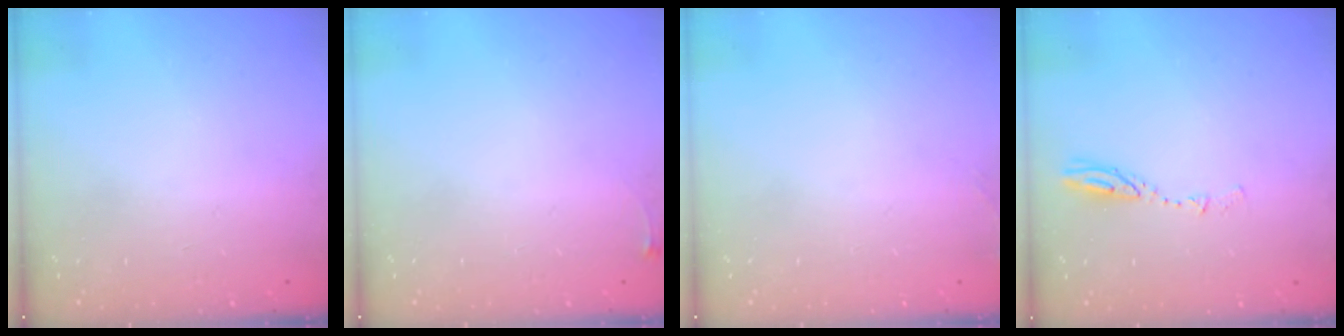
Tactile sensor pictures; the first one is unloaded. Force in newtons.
{"total": 2.6, "press": 2.6, "slide": 0.6}
{"total": 3.7, "press": 3.7, "slide": 0.5}
{"total": 3.8, "press": 3.8, "slide": 0.4}